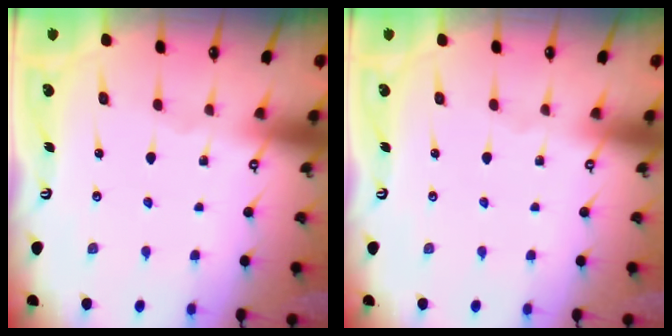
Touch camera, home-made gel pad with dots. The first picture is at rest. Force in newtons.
{"total": 0.0}